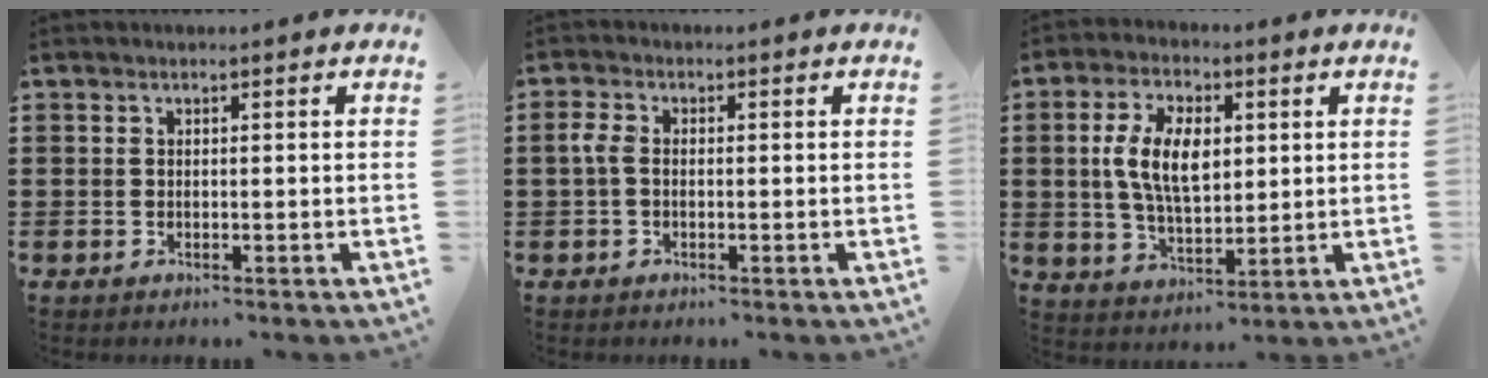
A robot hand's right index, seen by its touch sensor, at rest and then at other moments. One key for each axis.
{"total": 2.3, "fx": -0.4, "fy": 1.3, "fz": 1.9, "tx": -0.054, "ty": -0.003, "tz": -0.011}
{"total": 8.9, "fx": 1.5, "fy": 4.5, "fz": 7.6, "tx": -0.162, "ty": 0.010, "tz": 0.025}